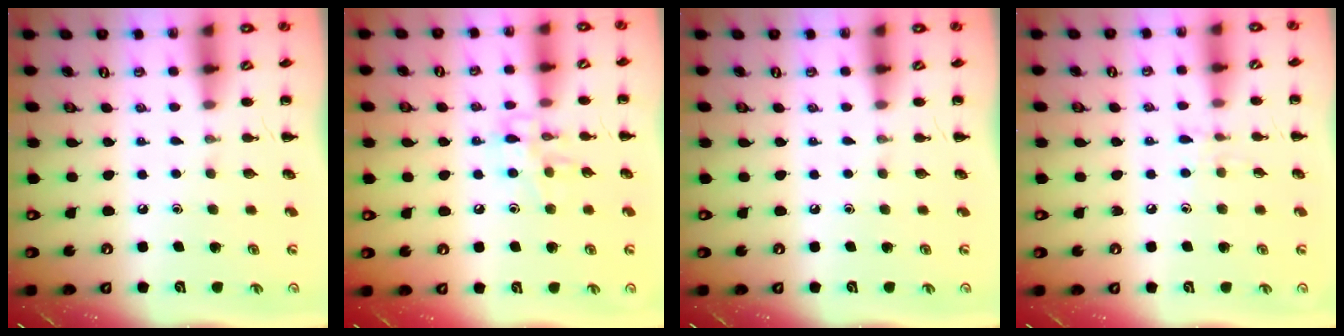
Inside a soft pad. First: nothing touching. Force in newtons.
{"total": 8.7, "press": 8.7, "slide": 0.2}
{"total": 0.0}
{"total": 5.9, "press": 5.6, "slide": 1.7}